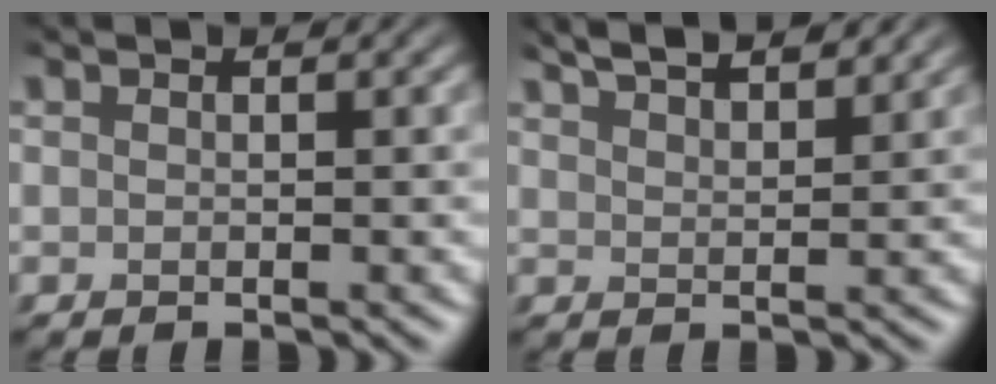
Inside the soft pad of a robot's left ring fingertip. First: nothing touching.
{"total": 5.9, "force": [4.7, 1.7, 3.1], "torque": [-0.029, 0.025, 0.047]}